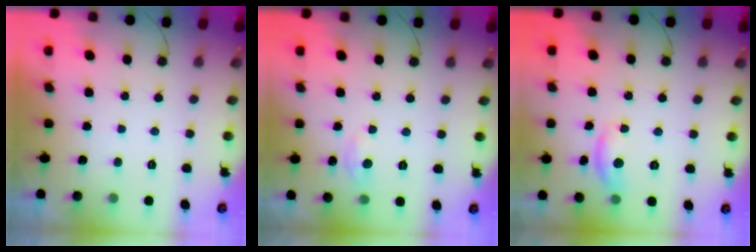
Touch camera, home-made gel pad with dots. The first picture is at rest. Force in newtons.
{"total": 3.1, "press": 3.0, "slide": 0.4}
{"total": 8.2, "press": 8.2, "slide": 0.3}